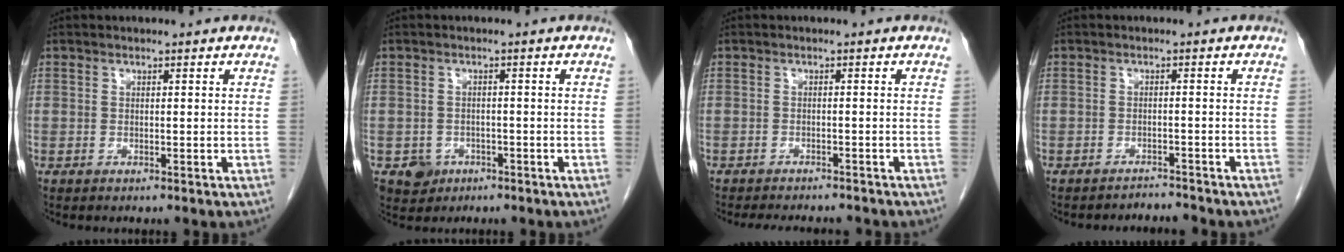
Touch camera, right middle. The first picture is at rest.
{"total": 3.1, "force": [-1.5, 2.7, 0.5], "torque": [-0.004, 0.008, -0.016]}
{"total": 7.7, "force": [-7.1, 1.7, 2.6], "torque": [-0.034, -0.005, -0.090]}
{"total": 2.5, "force": [-2.4, 0.0, -0.6], "torque": [0.010, -0.008, -0.033]}